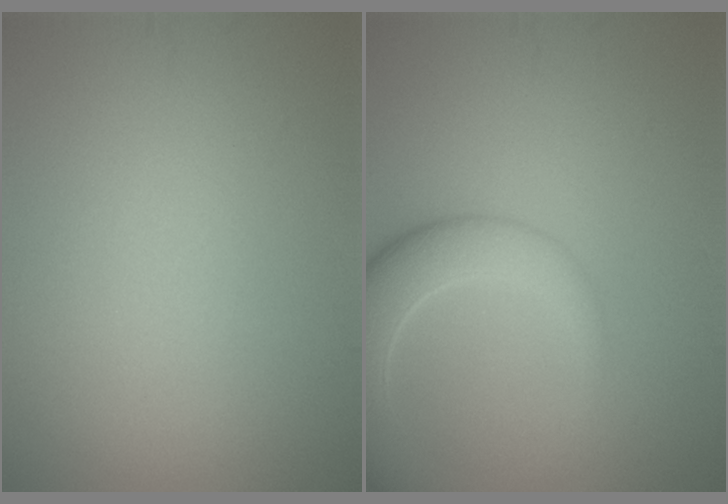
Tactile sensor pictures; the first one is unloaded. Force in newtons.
{"total": 5.7, "press": 5.7, "slide": 0.8}